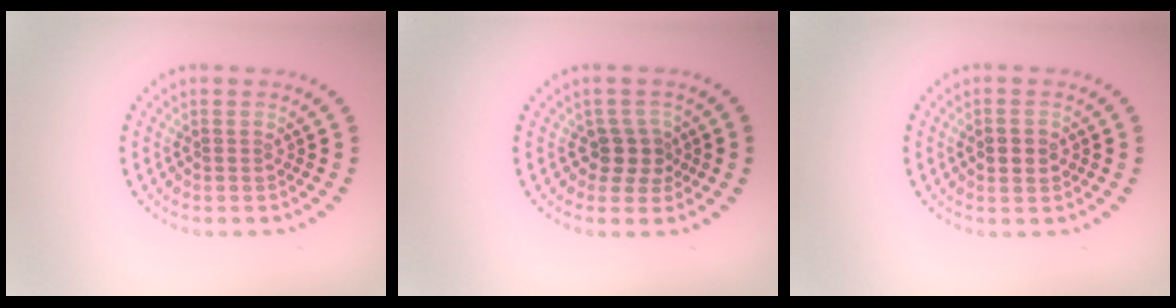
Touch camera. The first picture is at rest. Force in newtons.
{"total": 2.3, "press": 1.8, "slide": 1.3}
{"total": 2.4, "press": 2.4, "slide": 0.1}